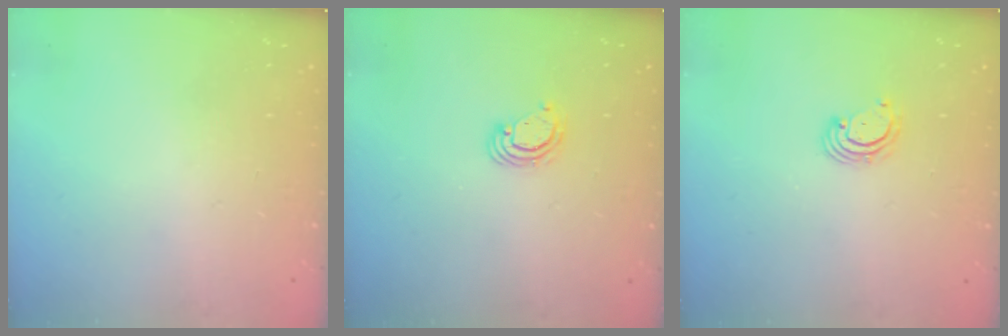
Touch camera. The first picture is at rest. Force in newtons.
{"total": 4.0, "press": 3.9, "slide": 0.3}
{"total": 2.5, "press": 2.5, "slide": 0.3}